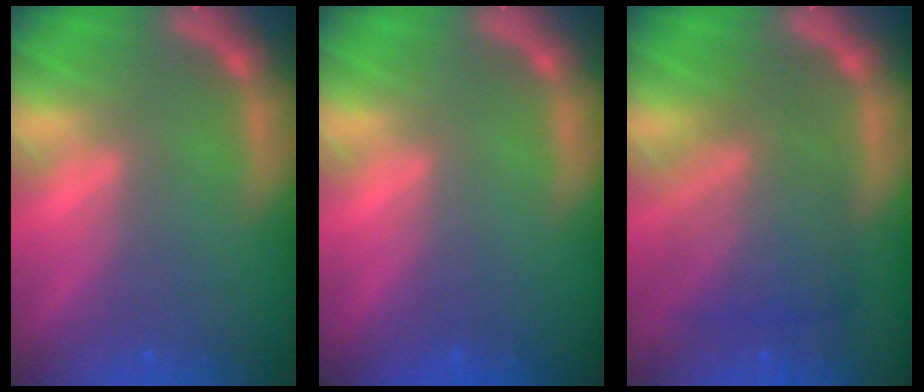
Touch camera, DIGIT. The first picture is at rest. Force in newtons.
{"total": 0.0}
{"total": 7.1}